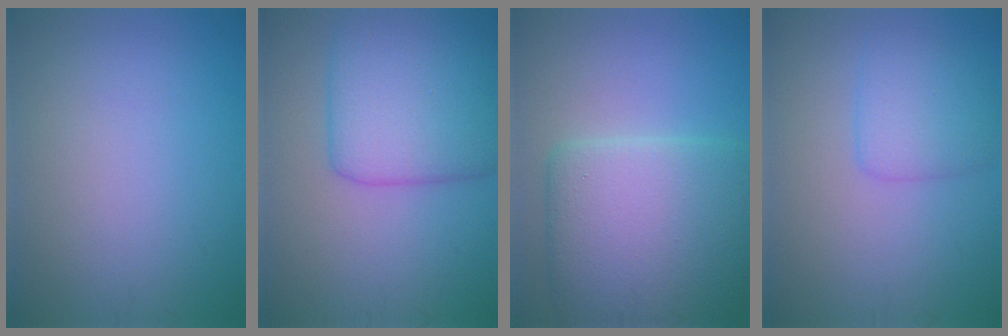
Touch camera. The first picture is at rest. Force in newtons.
{"total": 7.3, "press": 7.3, "slide": 0.1}
{"total": 10.9, "press": 10.9, "slide": 0.3}
{"total": 2.8, "press": 2.8, "slide": 0.2}